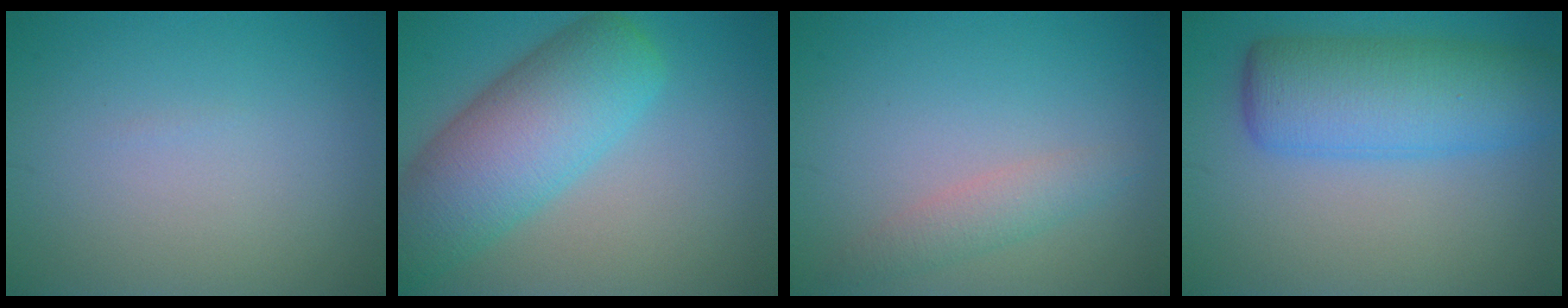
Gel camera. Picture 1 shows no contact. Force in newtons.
{"total": 8.9, "press": 8.9, "slide": 0.4}
{"total": 2.0, "press": 2.0, "slide": 0.1}
{"total": 7.9, "press": 7.9, "slide": 0.2}